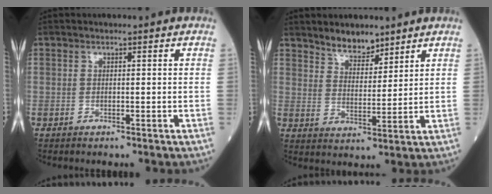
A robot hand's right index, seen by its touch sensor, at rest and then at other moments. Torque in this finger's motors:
{"motor_torque": [-0.14, 0.33, 0.02, 0.04]}